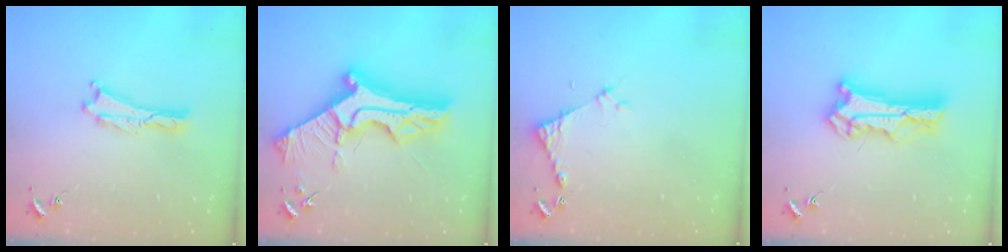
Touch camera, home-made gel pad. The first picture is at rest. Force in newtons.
{"total": 13.9, "press": 13.9, "slide": 1.2}
{"total": 3.9, "press": 3.9, "slide": 0.3}
{"total": 10.7, "press": 10.6, "slide": 1.0}